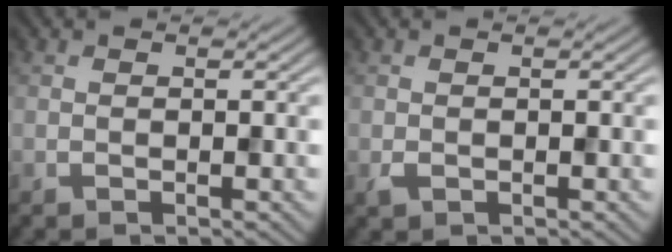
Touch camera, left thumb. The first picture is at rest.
{"total": 0.9, "force": [-0.2, 0.7, 0.5], "torque": [-0.012, -0.005, -0.003]}